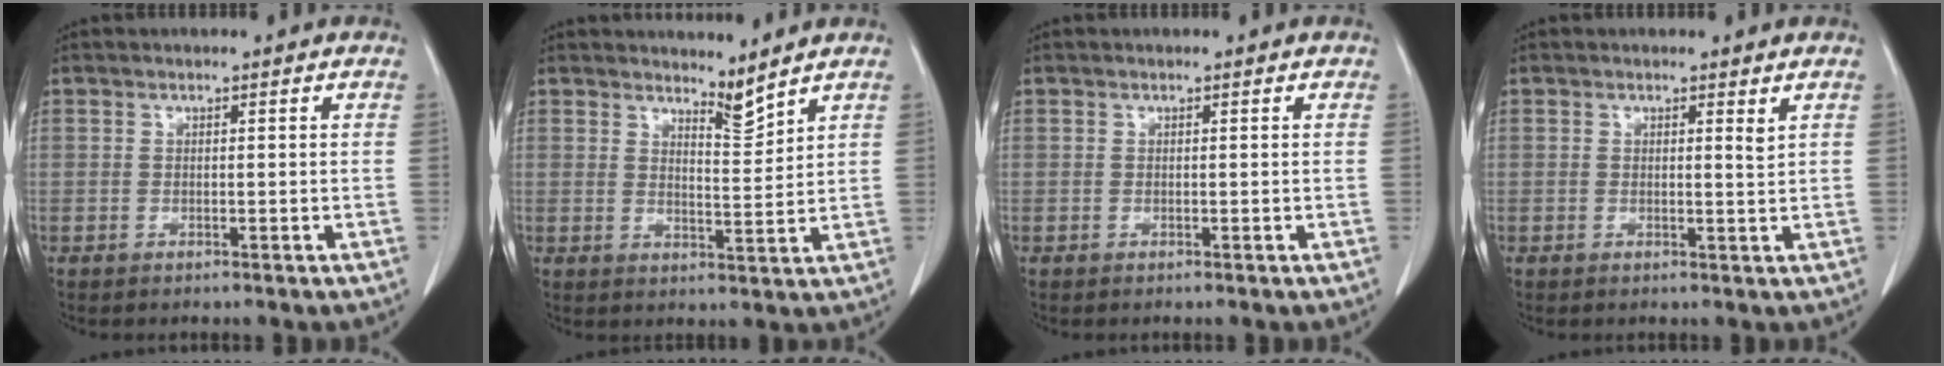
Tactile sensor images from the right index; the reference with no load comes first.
{"total": 3.4, "force": [3.3, -0.1, 0.9], "torque": [-0.018, -0.018, 0.060]}
{"total": 0.0}
{"total": 1.1, "force": [0.8, 0.0, 0.8], "torque": [-0.015, -0.009, 0.008]}